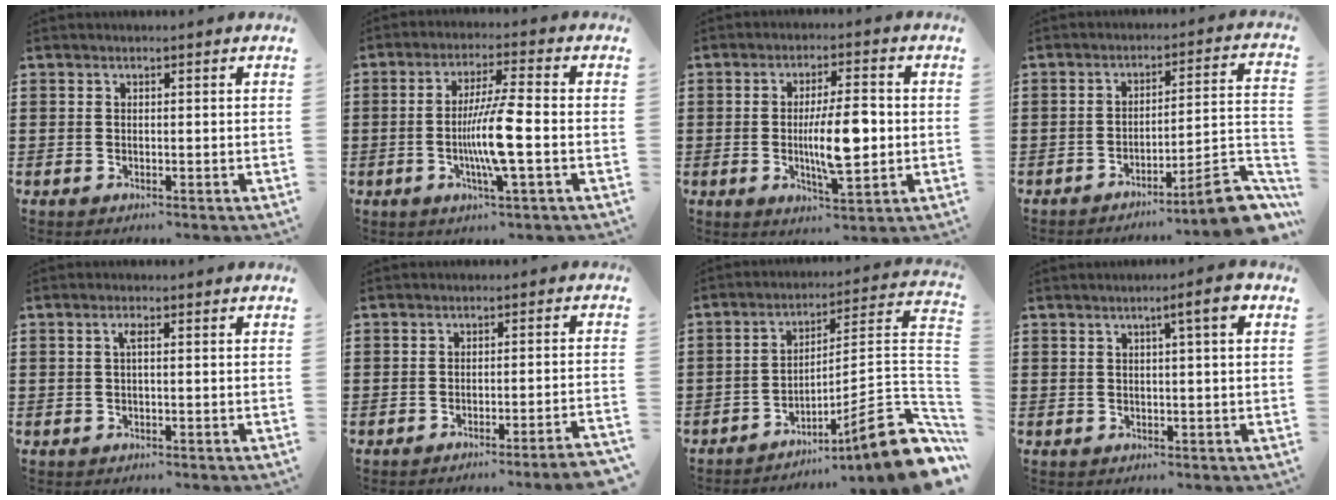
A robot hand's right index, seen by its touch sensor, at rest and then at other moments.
{"total": 8.7, "force": [-1.9, 0.2, 8.5], "torque": [-0.162, -0.016, -0.042]}
{"total": 9.2, "force": [-0.7, 2.6, 8.8], "torque": [-0.151, -0.008, -0.017]}
{"total": 9.2, "force": [-6.6, 0.9, 6.3], "torque": [-0.089, 0.014, -0.123]}
{"total": 1.5, "force": [0.1, 0.2, 1.4], "torque": [-0.029, 0.003, 0.001]}
{"total": 2.8, "force": [-2.4, -0.7, 1.3], "torque": [-0.021, -0.007, -0.049]}
{"total": 12.9, "force": [-6.4, 1.1, 11.2], "torque": [-0.154, -0.002, -0.111]}
{"total": 3.9, "force": [1.4, 0.1, 3.6], "torque": [-0.055, -0.006, 0.016]}